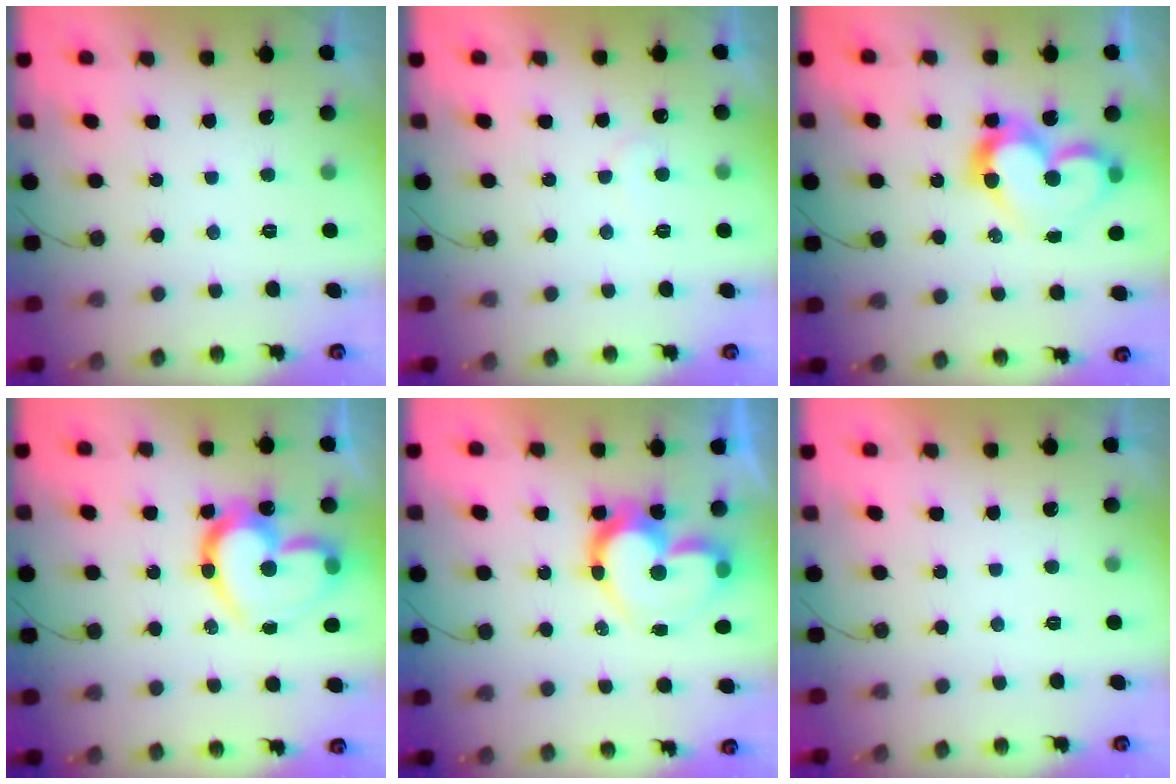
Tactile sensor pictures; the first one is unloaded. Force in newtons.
{"total": 5.1, "press": 5.1, "slide": 0.3}
{"total": 13.7, "press": 13.5, "slide": 2.7}
{"total": 19.1, "press": 19.0, "slide": 1.3}
{"total": 14.9, "press": 14.8, "slide": 1.3}
{"total": 1.9, "press": 1.9, "slide": 0.1}